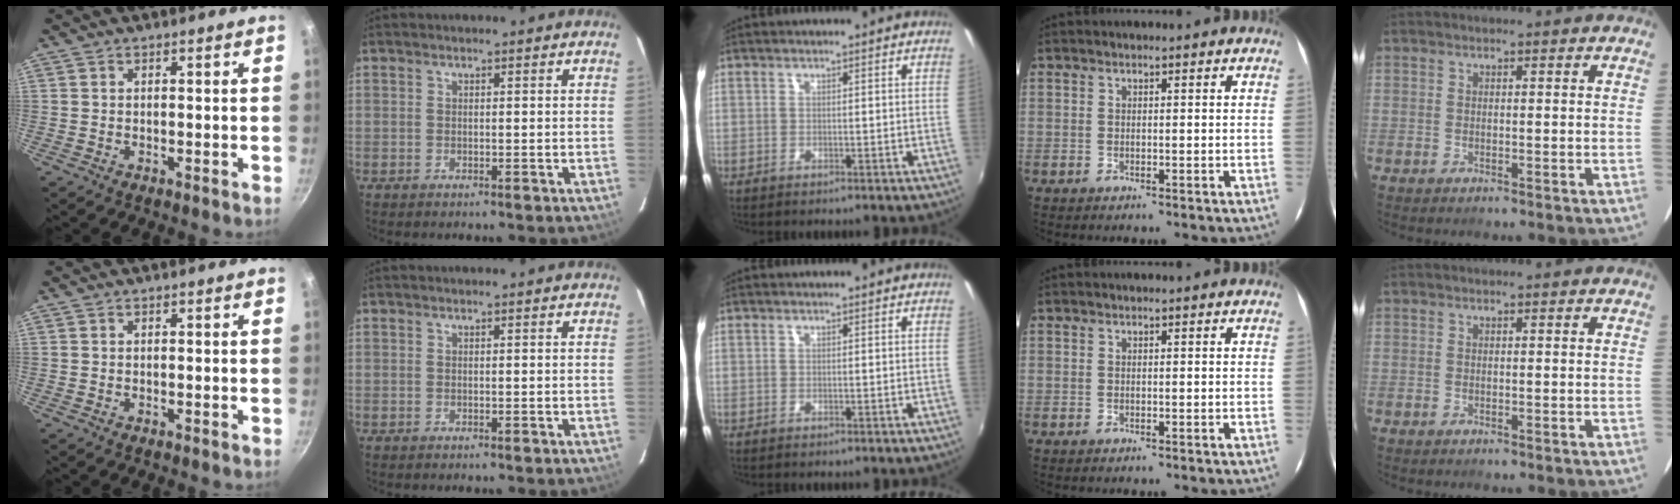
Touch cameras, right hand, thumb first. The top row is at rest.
{}